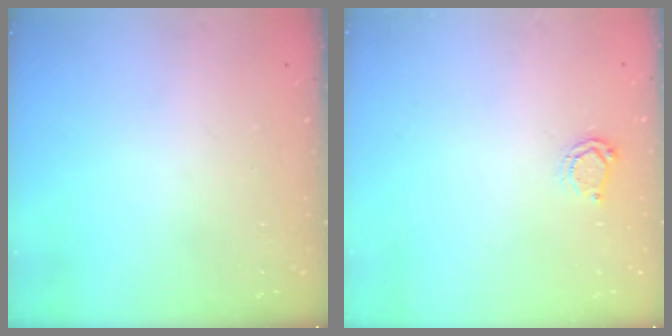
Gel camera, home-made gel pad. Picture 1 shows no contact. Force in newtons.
{"total": 4.7, "press": 4.6, "slide": 0.6}